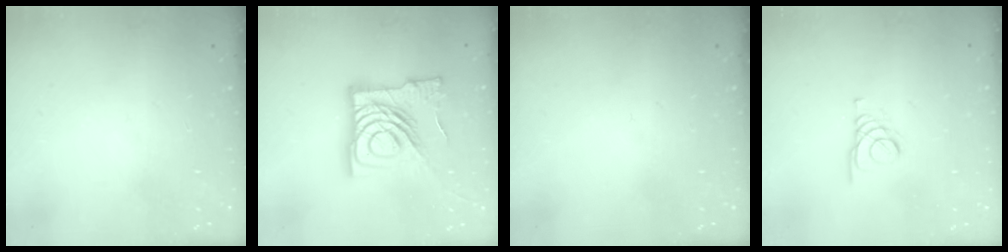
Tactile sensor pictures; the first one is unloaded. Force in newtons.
{"total": 23.5, "press": 23.3, "slide": 2.7}
{"total": 0.0}
{"total": 1.4, "press": 1.4, "slide": 0.2}